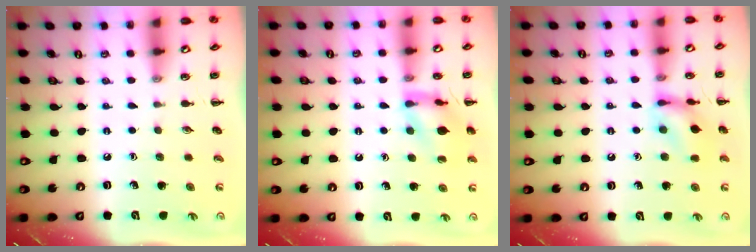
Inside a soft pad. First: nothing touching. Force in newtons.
{"total": 12.8, "press": 12.8, "slide": 0.9}
{"total": 12.3, "press": 12.2, "slide": 1.0}